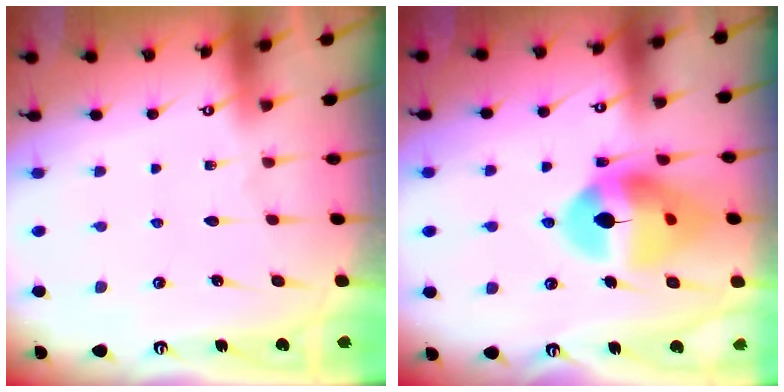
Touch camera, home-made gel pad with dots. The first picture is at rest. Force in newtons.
{"total": 15.5, "press": 15.4, "slide": 1.8}